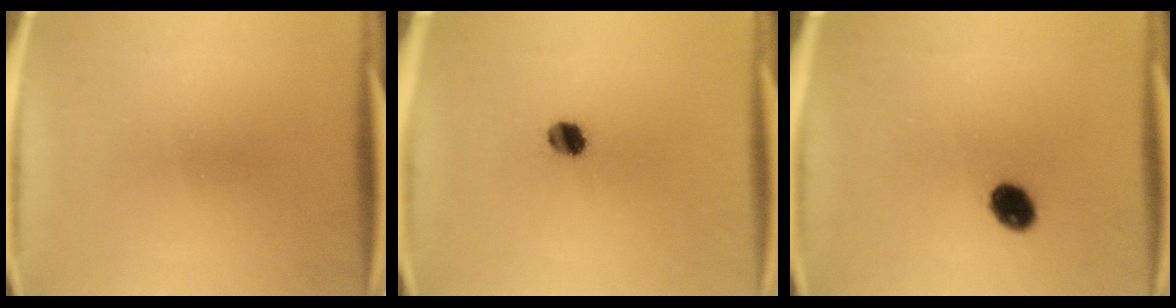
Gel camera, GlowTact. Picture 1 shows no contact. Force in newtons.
{"total": 3.9}
{"total": 5.6}